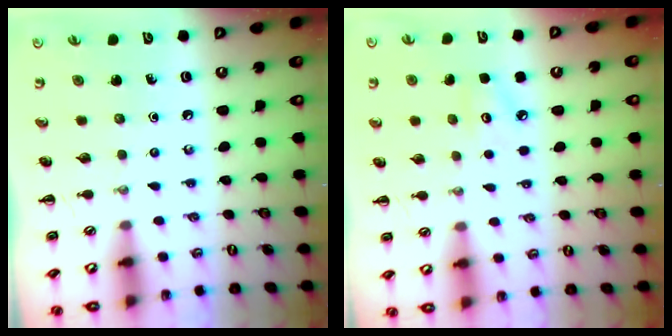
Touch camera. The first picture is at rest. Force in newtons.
{"total": 4.4, "press": 4.2, "slide": 1.1}